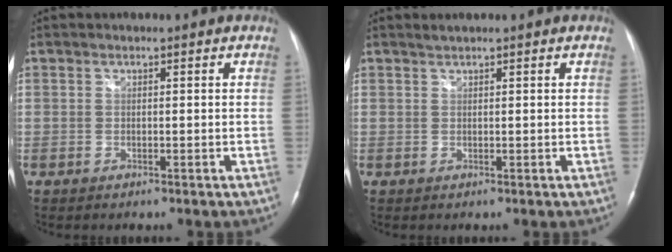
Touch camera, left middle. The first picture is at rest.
{"total": 0.6, "force": [0.6, -0.1, 0.0], "torque": [-0.005, 0.002, 0.015]}